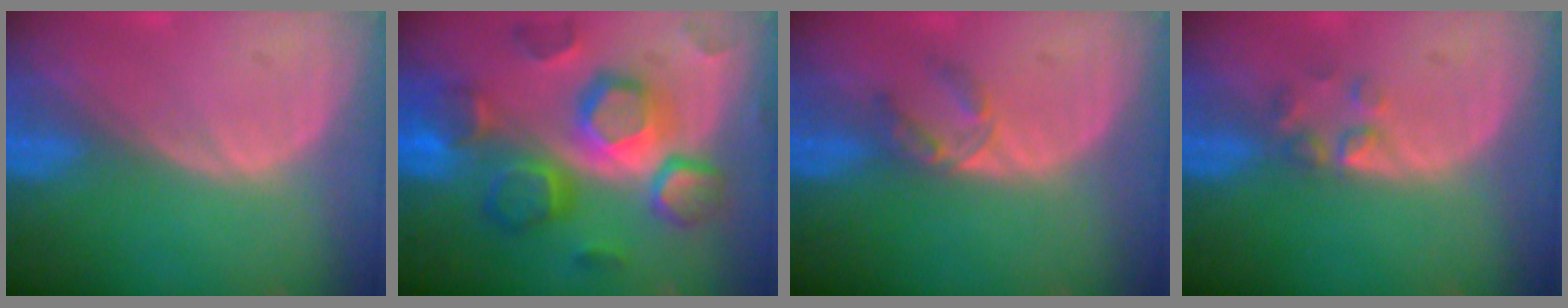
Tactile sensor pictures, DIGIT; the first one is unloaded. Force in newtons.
{"total": 11.8, "press": 11.7, "slide": 1.0}
{"total": 2.9, "press": 2.7, "slide": 1.0}
{"total": 2.2, "press": 2.2, "slide": 0.2}